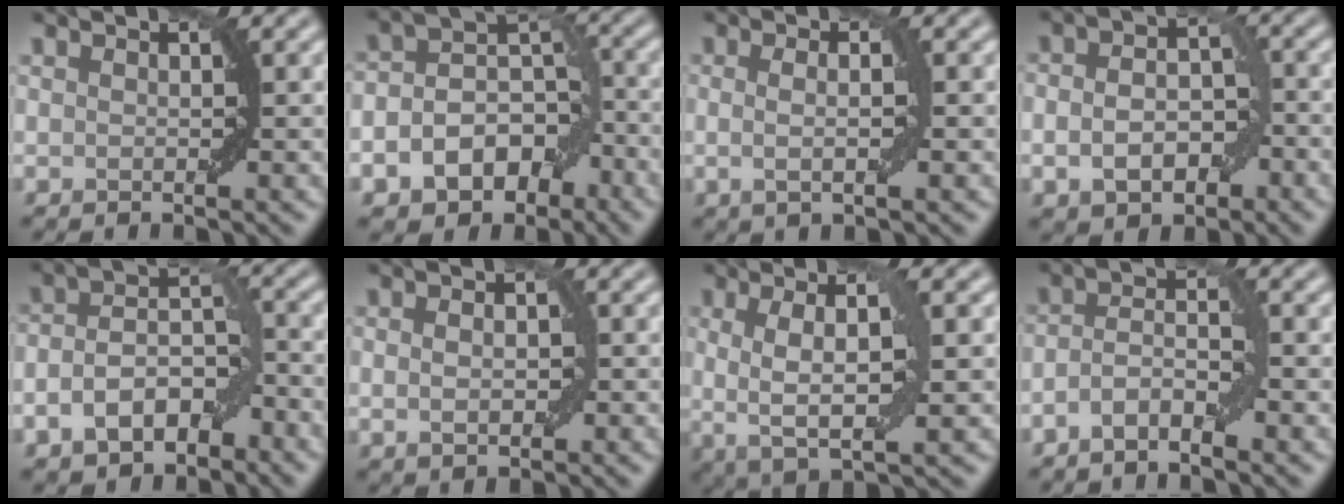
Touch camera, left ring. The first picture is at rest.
{"total": 7.6, "force": [-3.5, 5.1, 4.4], "torque": [-0.067, -0.009, -0.056]}
{"total": 2.5, "force": [0.0, 0.5, 2.4], "torque": [-0.040, -0.003, -0.006]}
{"total": 5.3, "force": [-1.6, 3.3, 3.9], "torque": [-0.065, 0.003, -0.032]}
{"total": 5.6, "force": [-2.7, 3.1, 3.8], "torque": [-0.065, 0.007, -0.058]}
{"total": 2.4, "force": [0.0, 1.4, 2.0], "torque": [-0.029, 0.004, 0.001]}
{"total": 5.5, "force": [0.1, 1.4, 5.3], "torque": [-0.091, 0.001, 0.000]}
{"total": 3.3, "force": [-1.7, 1.0, 2.6], "torque": [-0.051, 0.009, -0.038]}